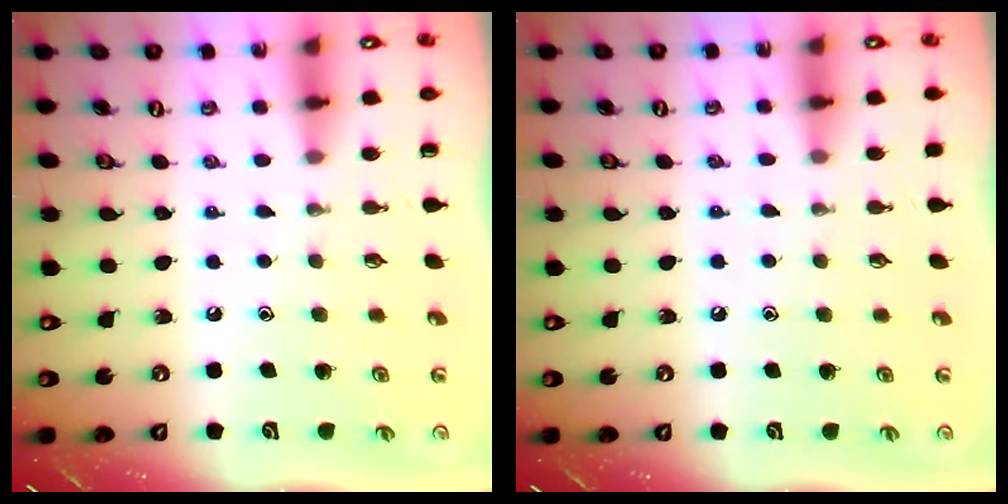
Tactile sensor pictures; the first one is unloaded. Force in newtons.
{"total": 4.4, "press": 4.4, "slide": 0.7}